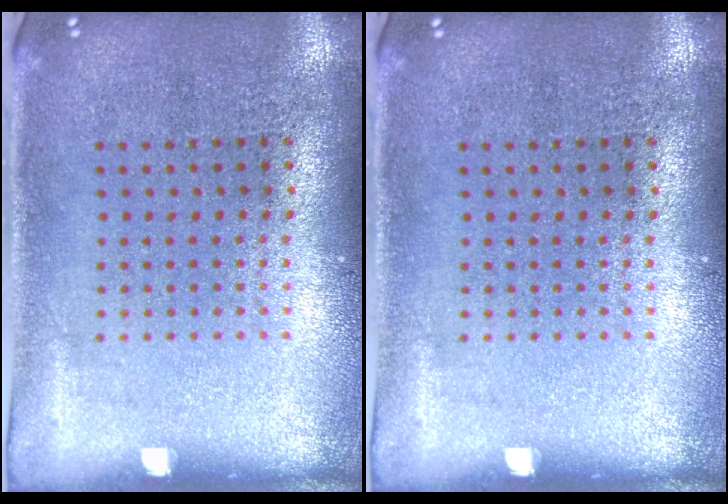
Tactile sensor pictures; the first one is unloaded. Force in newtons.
{"total": 0.0}